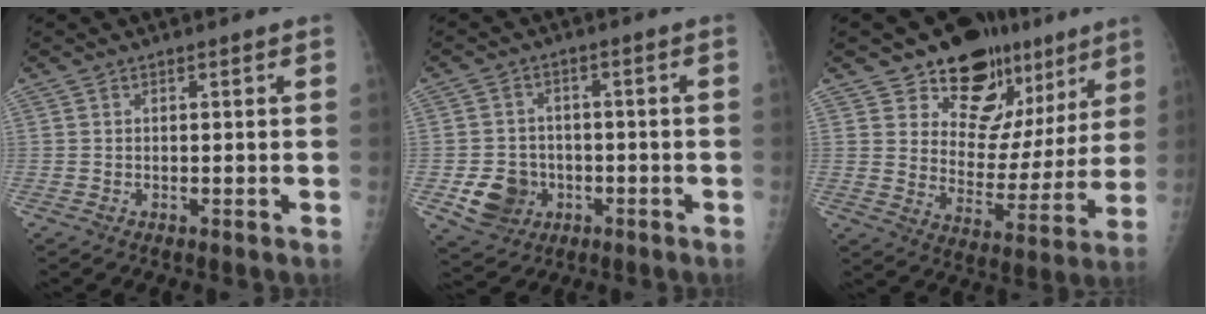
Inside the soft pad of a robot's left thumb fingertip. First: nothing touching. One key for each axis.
{"total": 8.1, "fx": -2.4, "fy": 7.1, "fz": 3.1, "tx": -0.031, "ty": 0.014, "tz": -0.032}
{"total": 18.3, "fx": 12.1, "fy": 11.0, "fz": 8.2, "tx": -0.057, "ty": -0.065, "tz": 0.176}